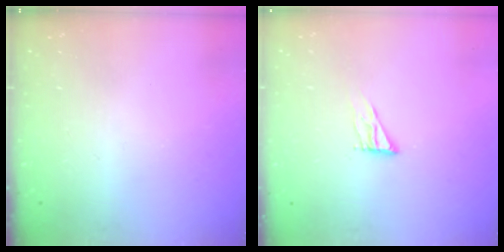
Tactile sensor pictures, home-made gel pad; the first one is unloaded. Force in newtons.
{"total": 7.6, "press": 7.6, "slide": 0.3}